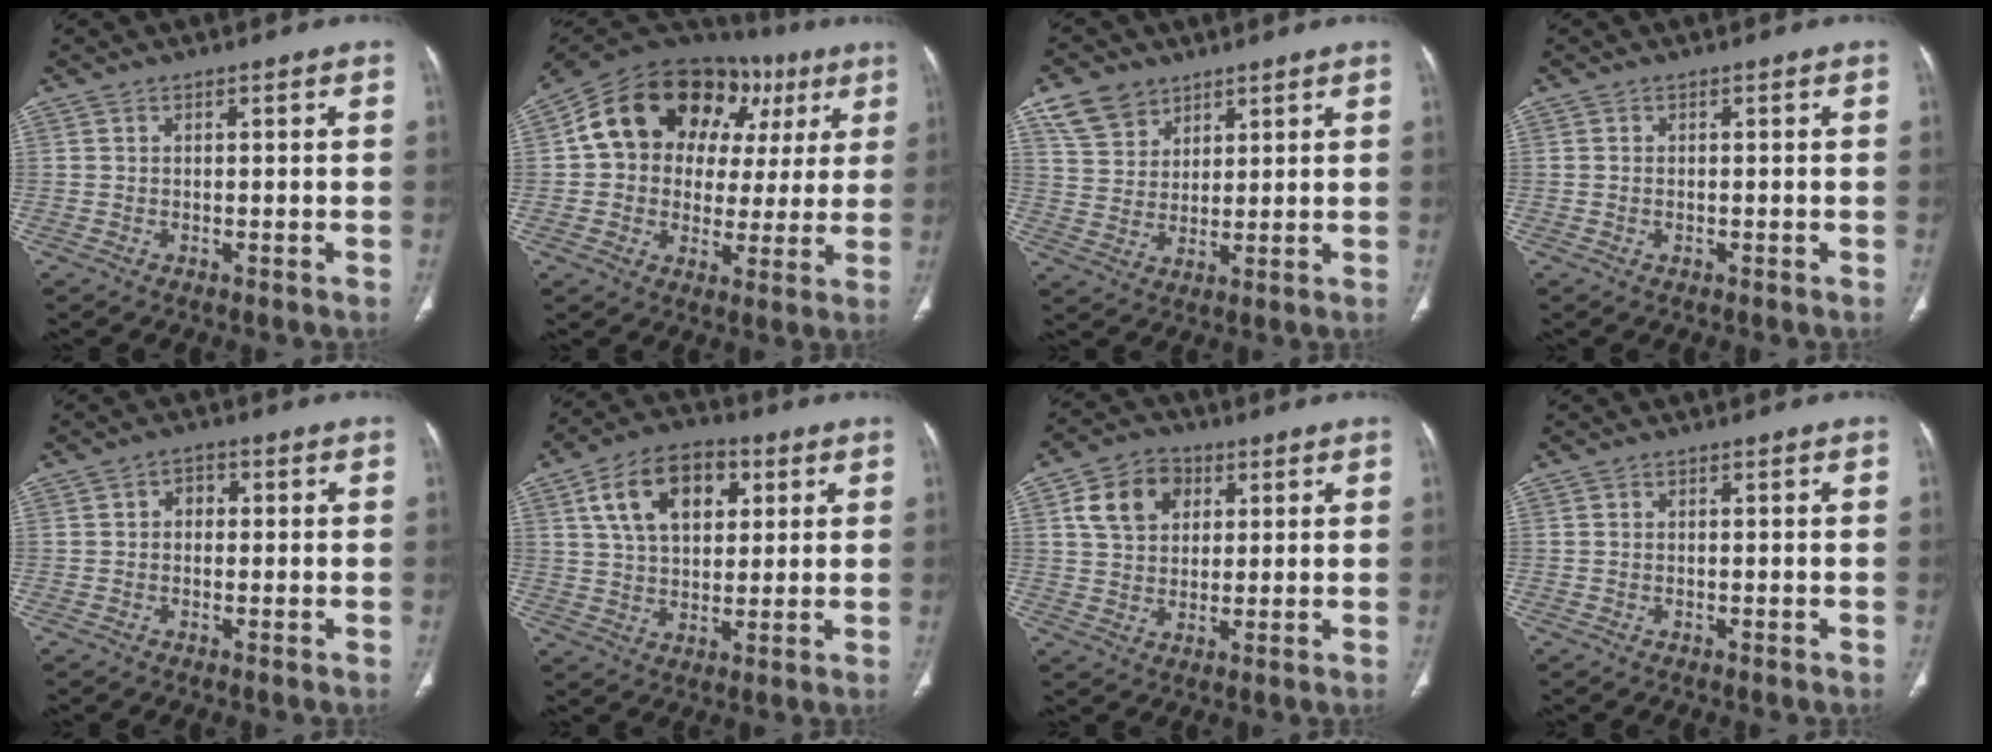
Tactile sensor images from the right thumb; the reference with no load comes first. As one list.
[{"total": 23.4, "force": [7.7, 16.8, 14.4], "torque": [-0.169, 0.042, 0.118]}, {"total": 8.0, "force": [5.1, 5.6, 2.6], "torque": [-0.030, -0.018, 0.106]}, {"total": 0.6, "force": [-0.1, 0.4, 0.4], "torque": [-0.013, 0.003, 0.000]}, {"total": 2.5, "force": [0.1, 2.0, 1.5], "torque": [-0.009, 0.011, -0.003]}, {"total": 14.1, "force": [5.0, 8.9, 9.7], "torque": [-0.138, -0.001, 0.085]}, {"total": 9.5, "force": [3.4, 7.3, 5.1], "torque": [-0.066, 0.000, 0.057]}, {"total": 0.0}]